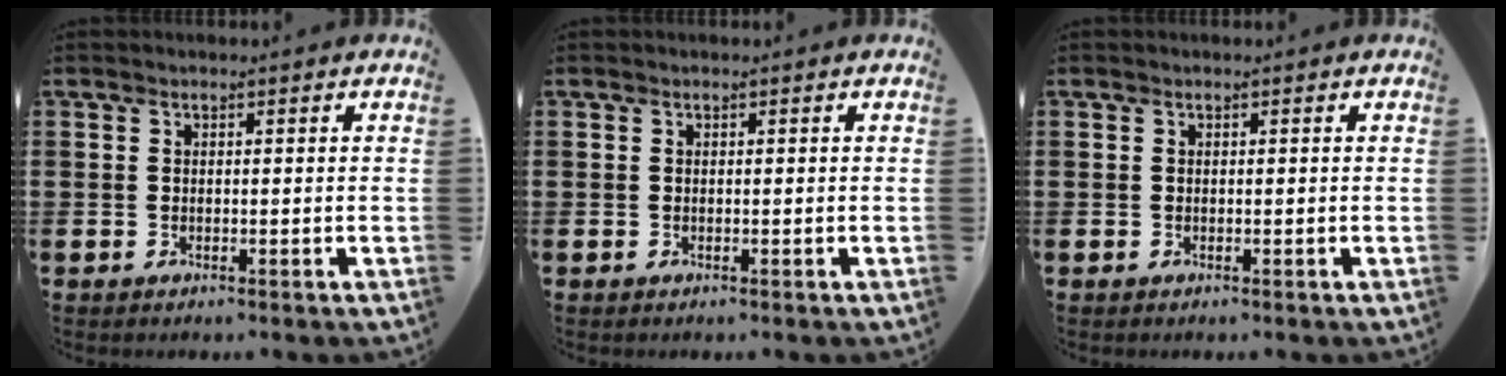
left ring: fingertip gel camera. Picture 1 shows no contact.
{"total": 0.0}
{"total": 0.0}